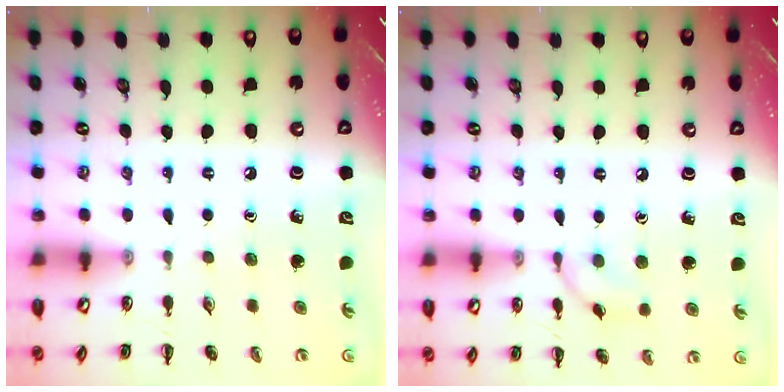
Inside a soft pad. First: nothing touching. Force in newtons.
{"total": 6.4, "press": 6.3, "slide": 0.5}